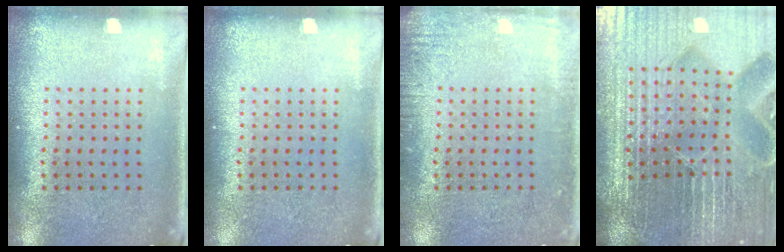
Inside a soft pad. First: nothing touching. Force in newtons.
{"total": 0.0}
{"total": 2.0, "press": 1.9, "slide": 0.2}
{"total": 7.2, "press": 6.3, "slide": 3.5}